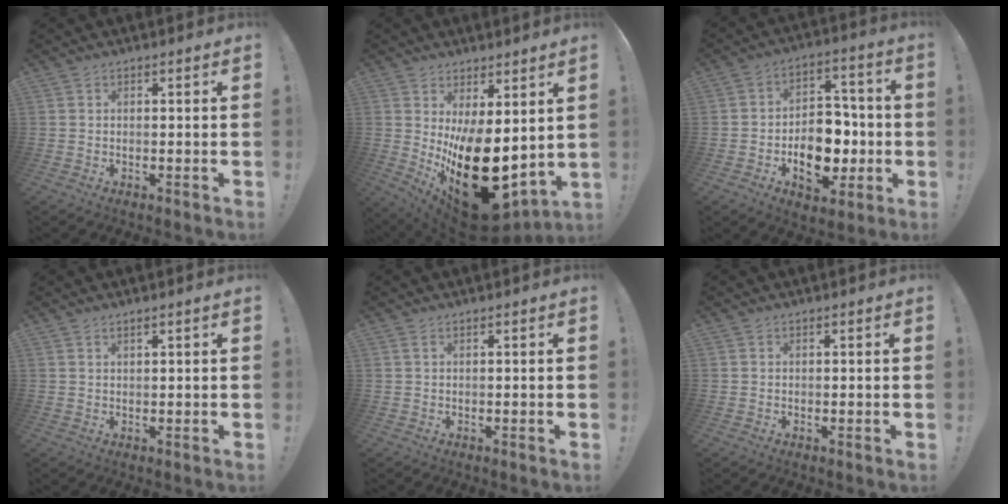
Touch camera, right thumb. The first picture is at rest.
{"total": 22.3, "force": [-3.8, 11.7, 18.6], "torque": [-0.282, 0.003, -0.037]}
{"total": 15.0, "force": [-4.6, 10.7, 9.4], "torque": [-0.122, 0.034, -0.070]}
{"total": 1.3, "force": [0.9, -0.1, 1.0], "torque": [-0.022, 0.001, 0.015]}
{"total": 0.8, "force": [0.3, 0.0, 0.8], "torque": [-0.015, 0.000, 0.005]}
{"total": 0.0}